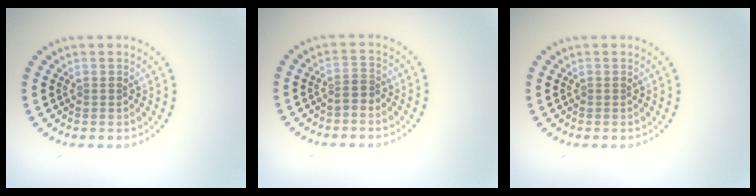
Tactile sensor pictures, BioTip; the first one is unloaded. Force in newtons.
{"total": 1.0, "press": 0.8, "slide": 0.7}
{"total": 0.0}